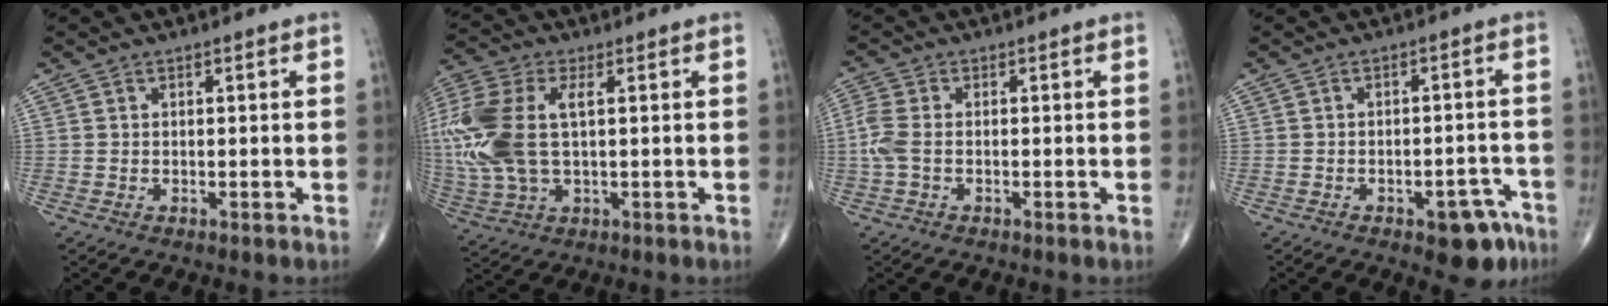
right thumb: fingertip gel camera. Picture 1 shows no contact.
{"total": 17.4, "force": [2.1, 9.1, 14.6], "torque": [-0.372, 0.010, 0.042]}
{"total": 3.9, "force": [-0.5, 2.0, 3.3], "torque": [-0.102, 0.005, -0.017]}
{"total": 7.2, "force": [-4.2, 3.3, 4.8], "torque": [-0.035, 0.033, -0.048]}